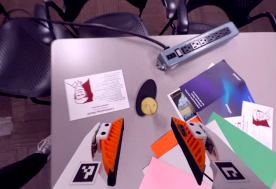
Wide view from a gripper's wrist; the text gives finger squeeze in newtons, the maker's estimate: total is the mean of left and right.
{"total": 0.0}